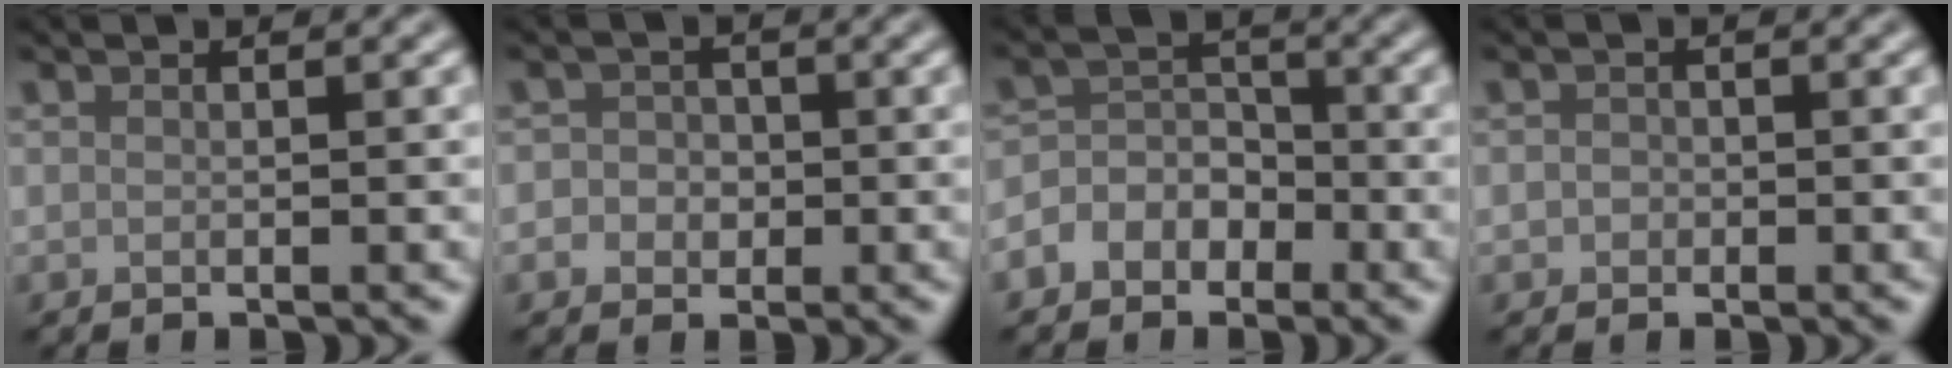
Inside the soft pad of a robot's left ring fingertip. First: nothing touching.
{"total": 2.7, "force": [-0.4, 2.6, 0.8], "torque": [0.013, 0.008, -0.027]}
{"total": 4.2, "force": [-2.2, 3.3, 1.1], "torque": [0.007, 0.012, -0.059]}
{"total": 1.0, "force": [-0.2, 0.9, 0.2], "torque": [0.002, -0.004, -0.006]}